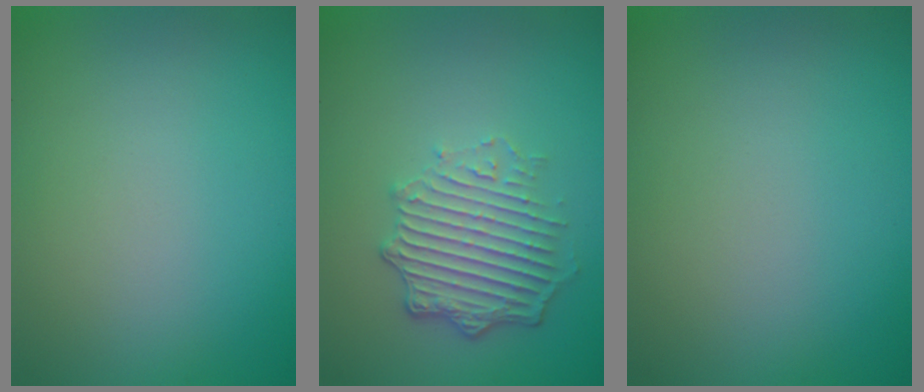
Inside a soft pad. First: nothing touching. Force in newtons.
{"total": 4.9, "press": 3.7, "slide": 3.2}
{"total": 0.0}